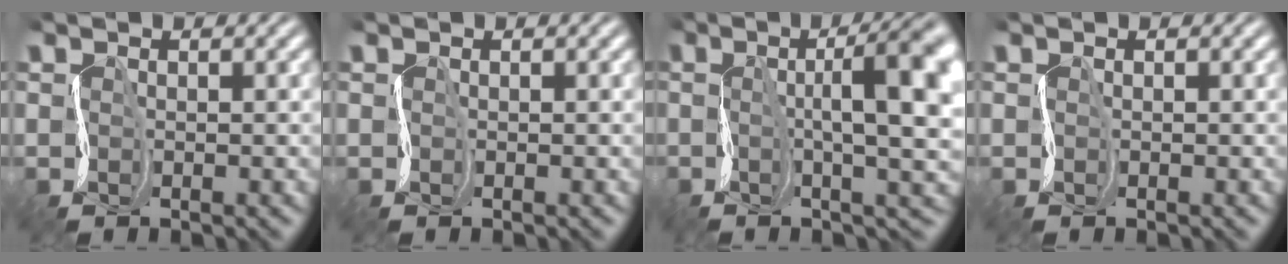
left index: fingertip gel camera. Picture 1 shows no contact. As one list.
[{"total": 0.0}, {"total": 10.9, "force": [0.9, 2.6, 10.5], "torque": [-0.131, 0.011, 0.011]}, {"total": 0.0}]